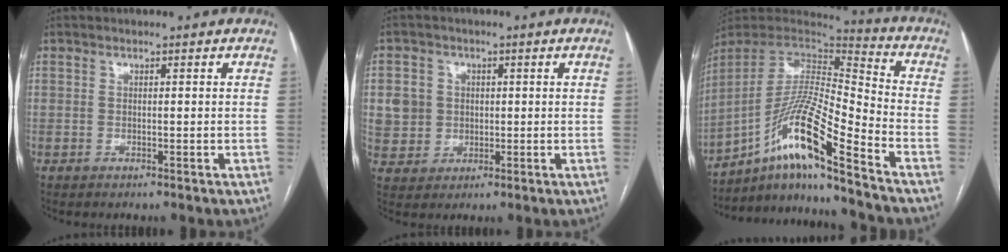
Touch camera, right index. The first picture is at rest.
{"total": 6.0, "force": [0.9, 5.8, 1.2], "torque": [-0.025, 0.017, 0.027]}
{"total": 16.4, "force": [-10.8, 0.0, 12.4], "torque": [-0.240, 0.006, -0.194]}